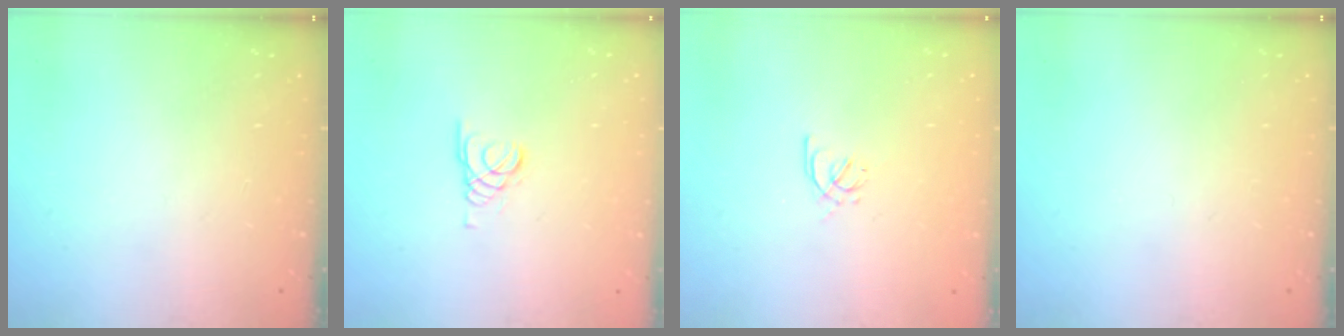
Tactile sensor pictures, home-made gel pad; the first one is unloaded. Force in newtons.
{"total": 1.5, "press": 1.5, "slide": 0.1}
{"total": 2.4, "press": 2.3, "slide": 0.6}
{"total": 0.0}